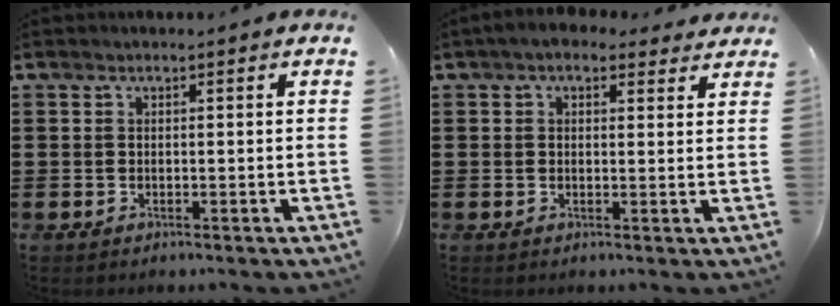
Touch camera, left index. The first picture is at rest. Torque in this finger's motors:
{"motor_torque": [2.14, 0.00, 0.02, -0.11]}